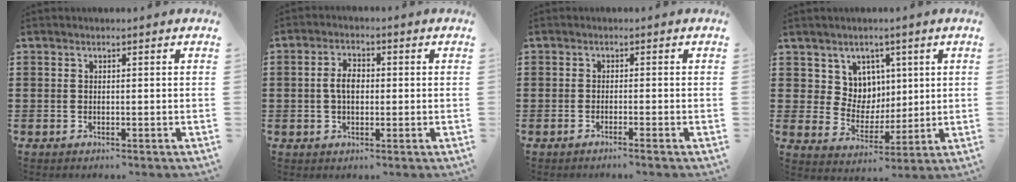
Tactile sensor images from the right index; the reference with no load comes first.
{"total": 3.9, "force": [0.0, 2.2, 3.2], "torque": [-0.064, 0.008, -0.002]}
{"total": 1.1, "force": [-0.9, -0.3, 0.6], "torque": [-0.012, -0.002, -0.017]}
{"total": 6.7, "force": [3.2, 5.8, 1.0], "torque": [-0.049, -0.003, 0.062]}